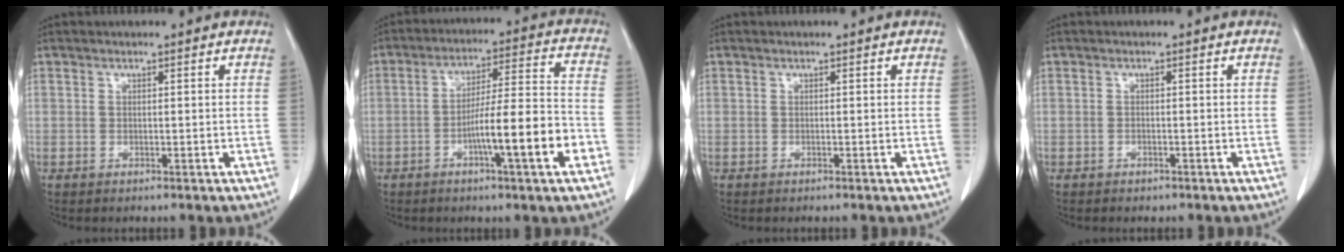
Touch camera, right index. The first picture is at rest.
{"total": 12.3, "force": [-4.6, 0.2, 11.4], "torque": [-0.181, 0.007, -0.072]}
{"total": 0.0}
{"total": 0.7, "force": [-0.6, 0.4, 0.2], "torque": [-0.012, -0.002, -0.007]}